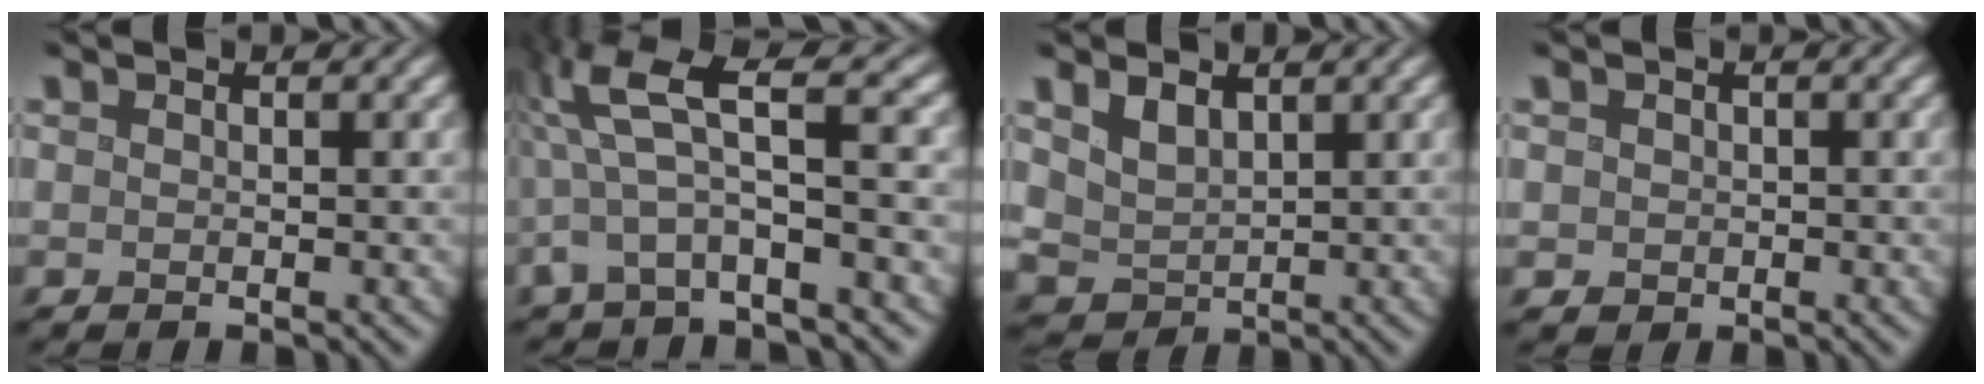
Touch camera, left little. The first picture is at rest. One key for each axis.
{"total": 5.9, "fx": 0.2, "fy": 1.5, "fz": 5.7, "tx": -0.127, "ty": 0.007, "tz": -0.001}
{"total": 2.8, "fx": 1.5, "fy": 1.9, "fz": 1.4, "tx": -0.041, "ty": -0.005, "tz": 0.032}
{"total": 1.0, "fx": 0.0, "fy": 1.0, "fz": 0.3, "tx": -0.002, "ty": -0.003, "tz": -0.001}